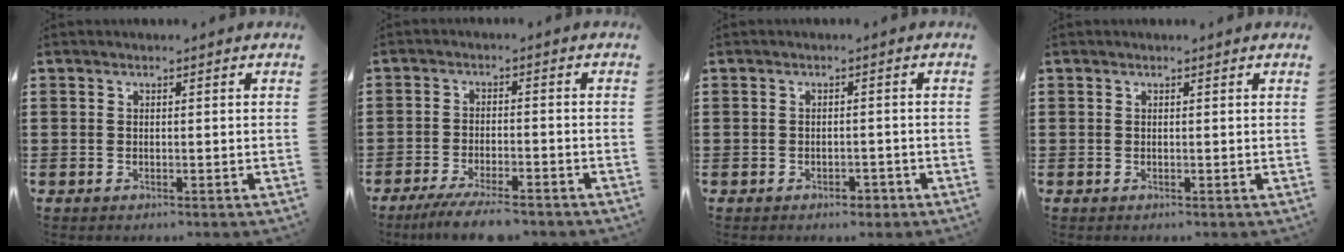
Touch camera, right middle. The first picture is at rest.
{"total": 5.4, "force": [-4.6, 0.5, 2.7], "torque": [-0.054, -0.011, -0.086]}
{"total": 1.6, "force": [-1.4, 0.7, 0.3], "torque": [-0.009, -0.003, -0.030]}
{"total": 0.0}